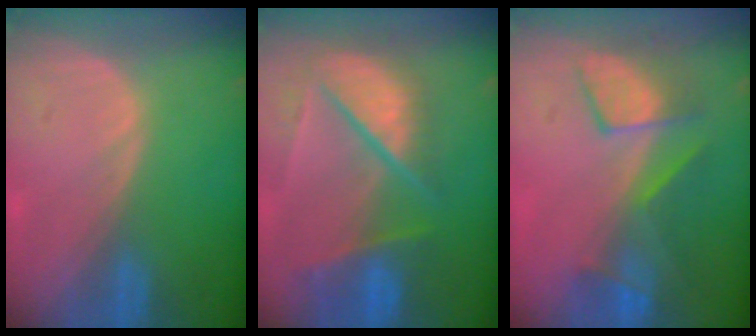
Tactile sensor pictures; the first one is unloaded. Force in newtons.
{"total": 10.3, "press": 8.6, "slide": 5.5}
{"total": 7.7, "press": 7.3, "slide": 2.6}